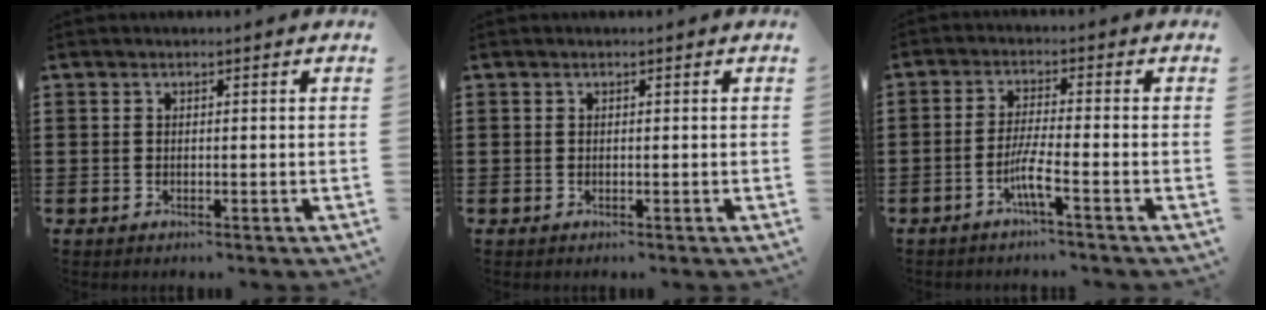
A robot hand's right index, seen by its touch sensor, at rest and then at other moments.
{"total": 0.0}
{"total": 4.6, "force": [-2.4, 0.1, 3.9], "torque": [-0.089, -0.012, -0.050]}